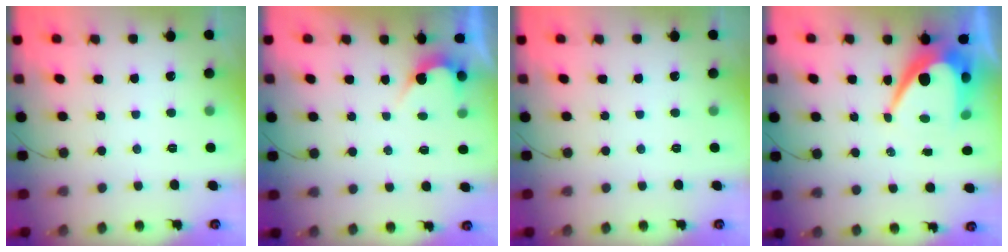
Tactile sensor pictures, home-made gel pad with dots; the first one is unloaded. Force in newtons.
{"total": 2.7, "press": 2.7, "slide": 0.2}
{"total": 0.0}
{"total": 11.0, "press": 11.0, "slide": 0.8}